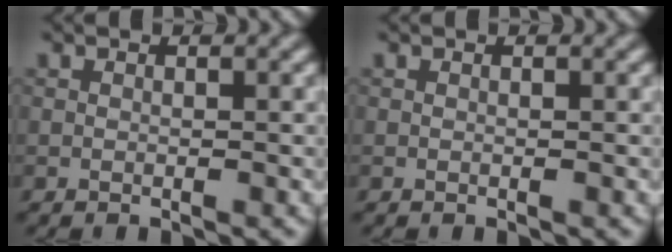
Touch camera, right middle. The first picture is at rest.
{"total": 0.0}